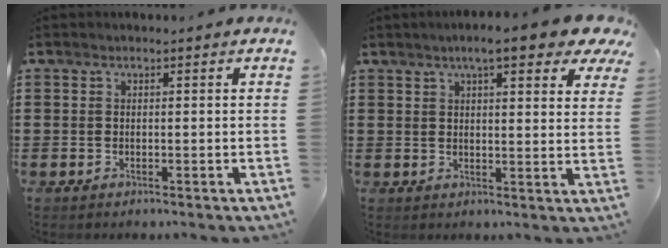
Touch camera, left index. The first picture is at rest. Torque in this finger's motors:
{"motor_torque": [2.14, 0.00, 0.52, 0.21]}